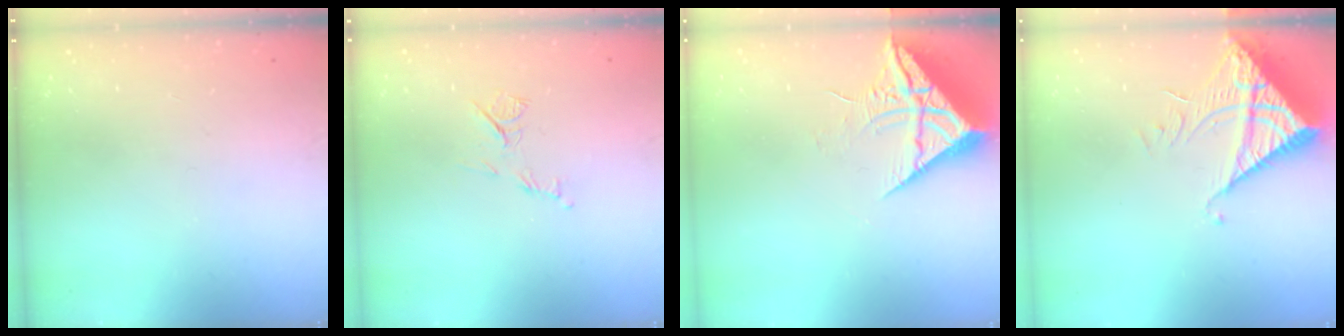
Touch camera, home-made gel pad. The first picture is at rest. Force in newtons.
{"total": 6.6, "press": 6.5, "slide": 0.9}
{"total": 10.0, "press": 9.9, "slide": 1.0}
{"total": 9.1, "press": 9.1, "slide": 0.9}